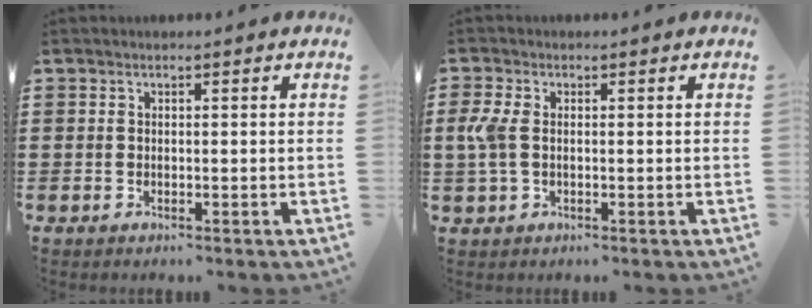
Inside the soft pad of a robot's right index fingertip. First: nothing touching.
{"total": 4.1, "force": [0.1, 2.3, 3.4], "torque": [-0.099, -0.003, -0.007]}